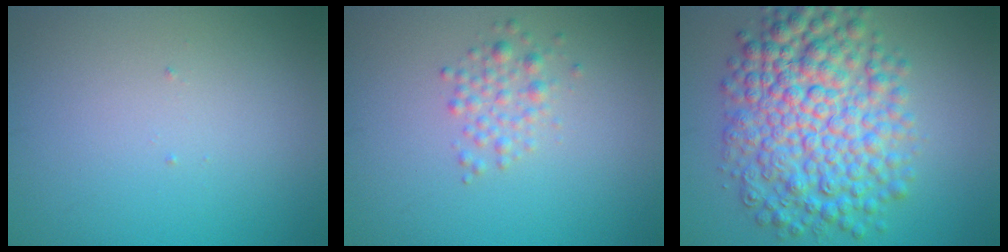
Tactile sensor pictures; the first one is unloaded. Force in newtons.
{"total": 1.9, "press": 1.9, "slide": 0.1}
{"total": 9.3, "press": 9.3, "slide": 0.2}